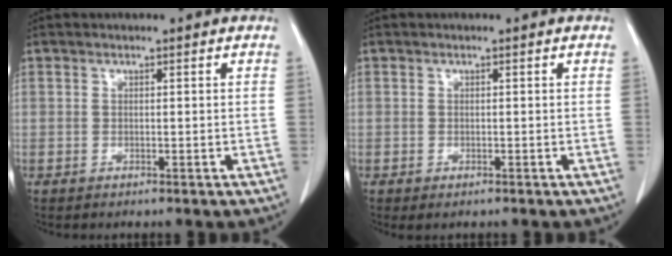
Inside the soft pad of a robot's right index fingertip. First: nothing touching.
{"total": 0.7, "force": [-0.4, 0.3, 0.5], "torque": [-0.006, -0.001, 0.001]}